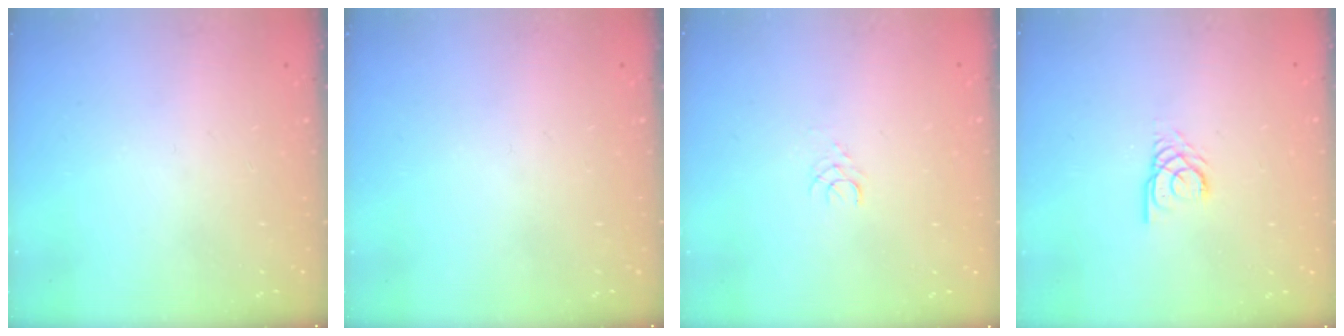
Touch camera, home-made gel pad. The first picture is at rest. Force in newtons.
{"total": 0.0}
{"total": 2.4, "press": 2.4, "slide": 0.3}
{"total": 2.7, "press": 2.7, "slide": 0.2}